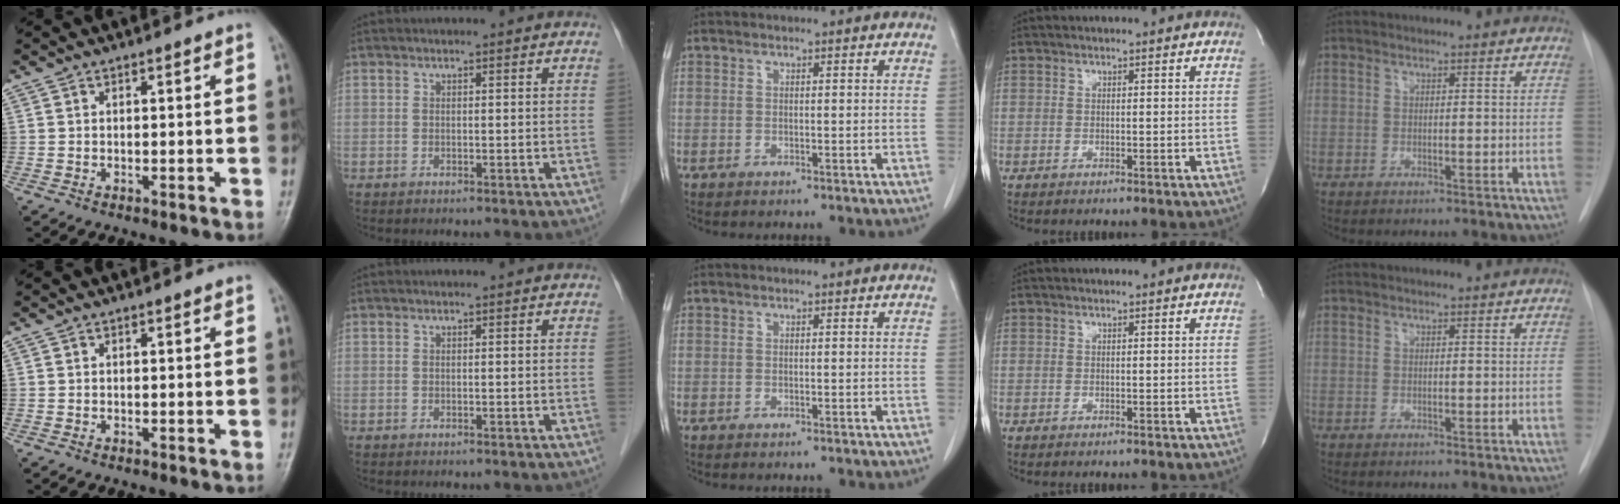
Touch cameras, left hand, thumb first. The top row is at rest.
{}